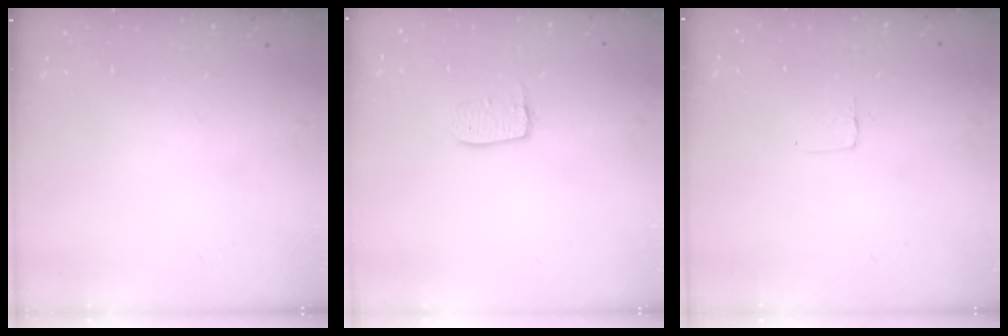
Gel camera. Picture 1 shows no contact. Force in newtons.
{"total": 6.0, "press": 6.0, "slide": 0.3}
{"total": 3.1, "press": 3.1, "slide": 0.2}